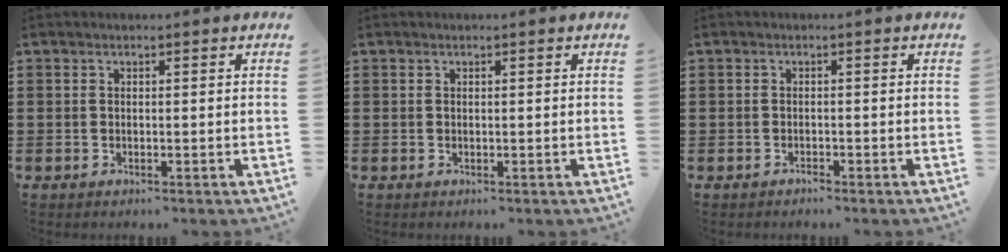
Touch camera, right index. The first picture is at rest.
{"total": 0.0}
{"total": 0.9, "force": [-0.9, 0.1, 0.0], "torque": [-0.003, 0.001, -0.019]}